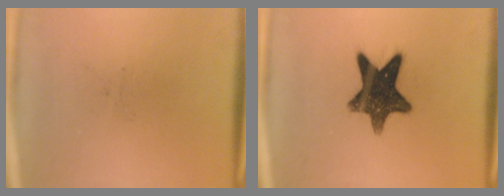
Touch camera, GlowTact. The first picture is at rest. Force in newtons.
{"total": 12.6}